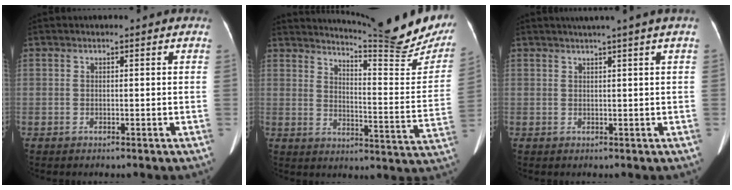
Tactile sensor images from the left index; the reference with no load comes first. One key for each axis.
{"total": 20.7, "fx": 19.2, "fy": 1.2, "fz": 7.7, "tx": -0.111, "ty": -0.095, "tz": 0.231}
{"total": 3.5, "fx": 2.5, "fy": -1.1, "fz": 2.1, "tx": -0.024, "ty": 0.008, "tz": 0.040}